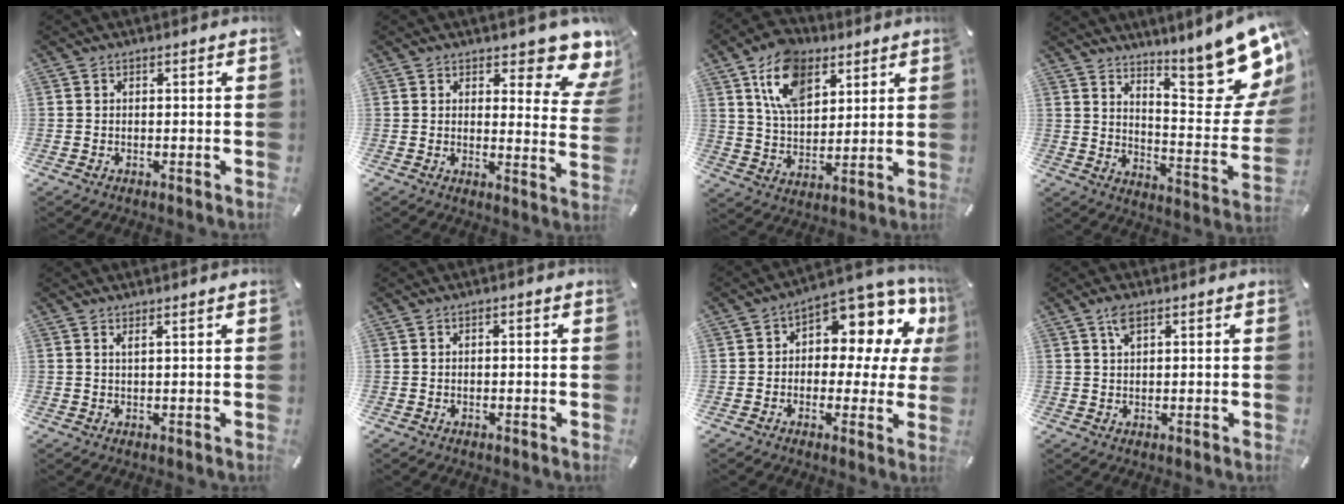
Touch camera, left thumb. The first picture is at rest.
{"total": 10.3, "force": [7.6, 4.2, 5.6], "torque": [-0.048, -0.072, 0.130]}
{"total": 13.6, "force": [7.4, 8.2, 8.0], "torque": [-0.149, -0.018, 0.135]}
{"total": 20.8, "force": [14.5, 6.1, 13.7], "torque": [-0.172, -0.121, 0.236]}
{"total": 1.5, "force": [1.1, -0.1, 0.9], "torque": [-0.019, -0.003, 0.021]}
{"total": 0.6, "force": [0.1, 0.3, 0.5], "torque": [-0.009, 0.001, 0.000]}
{"total": 10.3, "force": [4.4, 6.5, 6.7], "torque": [-0.089, -0.045, 0.076]}
{"total": 3.2, "force": [1.7, 1.4, 2.4], "torque": [-0.043, -0.001, 0.029]}